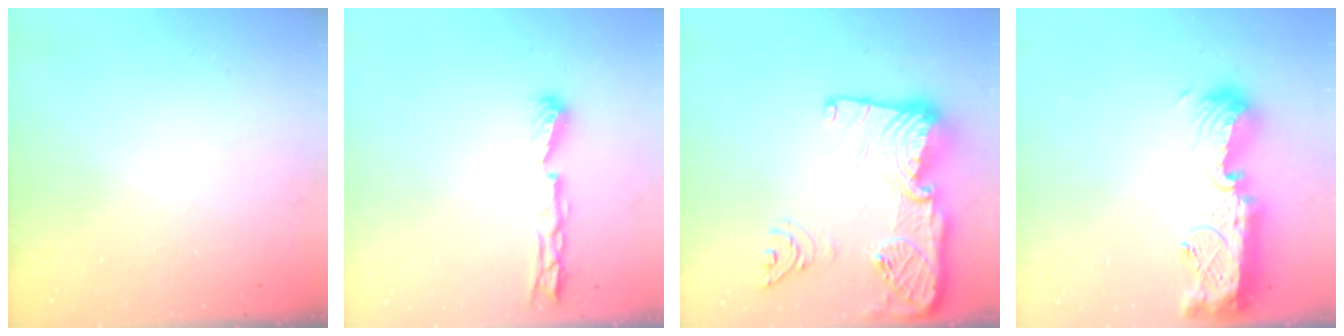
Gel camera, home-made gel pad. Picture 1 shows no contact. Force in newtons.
{"total": 8.1, "press": 8.0, "slide": 1.1}
{"total": 23.6, "press": 23.5, "slide": 2.3}
{"total": 15.4, "press": 15.3, "slide": 1.4}